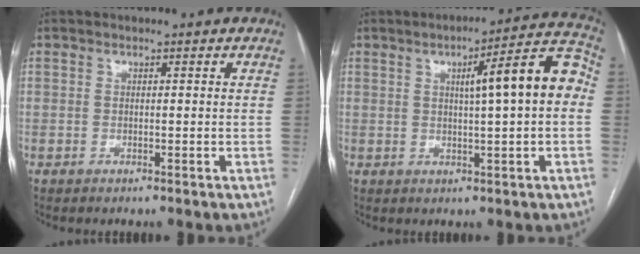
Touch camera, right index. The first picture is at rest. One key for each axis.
{"total": 11.2, "fx": 1.4, "fy": 0.9, "fz": 11.0, "tx": -0.147, "ty": 0.031, "tz": 0.015}